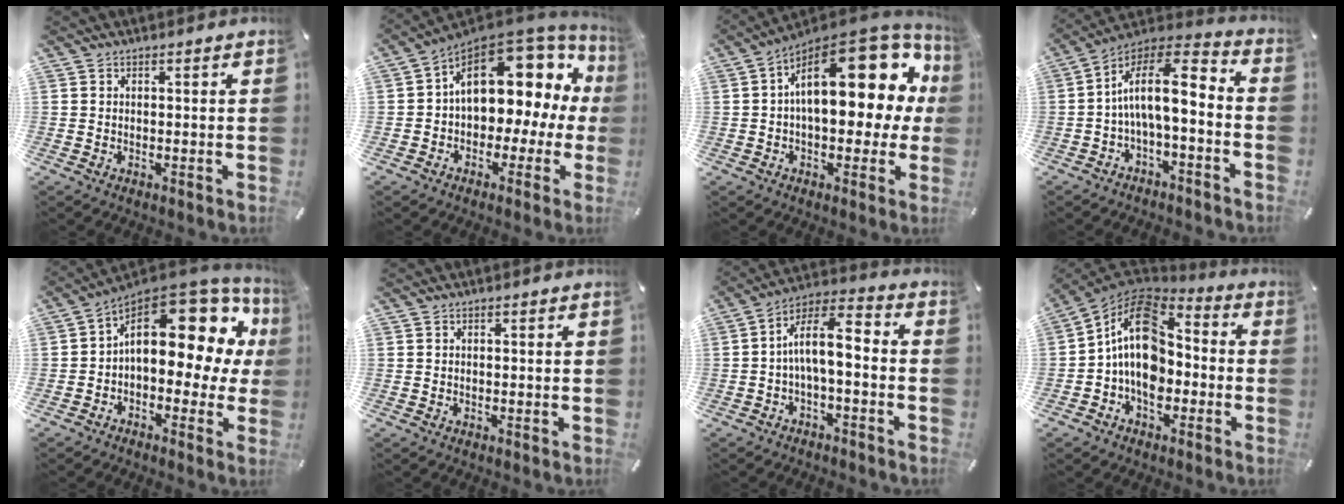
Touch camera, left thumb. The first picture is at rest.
{"total": 15.7, "force": [4.6, 10.5, 10.7], "torque": [-0.141, -0.032, 0.072]}
{"total": 23.3, "force": [6.4, 12.1, 18.8], "torque": [-0.258, -0.041, 0.115]}
{"total": 12.3, "force": [-0.9, 5.3, 11.1], "torque": [-0.193, -0.001, -0.016]}
{"total": 18.0, "force": [5.6, 10.1, 13.8], "torque": [-0.188, -0.045, 0.091]}
{"total": 0.0}
{"total": 10.0, "force": [-0.7, 4.1, 9.1], "torque": [-0.172, 0.004, -0.010]}
{"total": 14.9, "force": [-1.1, 10.9, 10.1], "torque": [-0.192, 0.007, -0.024]}